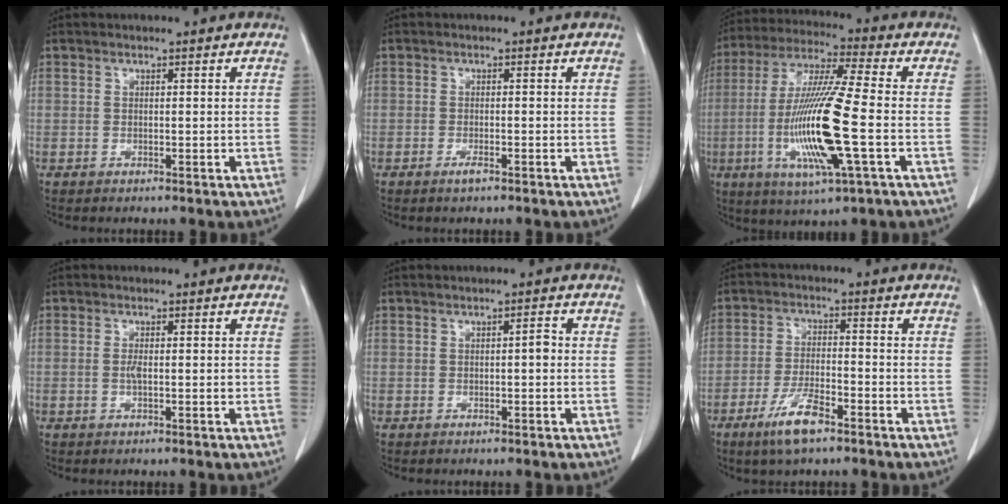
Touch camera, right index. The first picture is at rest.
{"total": 1.2, "force": [-0.8, 0.2, 0.9], "torque": [-0.020, -0.002, -0.013]}
{"total": 16.9, "force": [-3.6, 0.8, 16.5], "torque": [-0.340, -0.017, -0.071]}
{"total": 1.9, "force": [-0.2, 0.6, 1.8], "torque": [-0.038, -0.001, -0.004]}
{"total": 1.4, "force": [-0.1, 0.4, 1.3], "torque": [-0.019, 0.004, -0.001]}
{"total": 7.2, "force": [-4.7, 1.6, 5.2], "torque": [-0.109, -0.009, -0.085]}